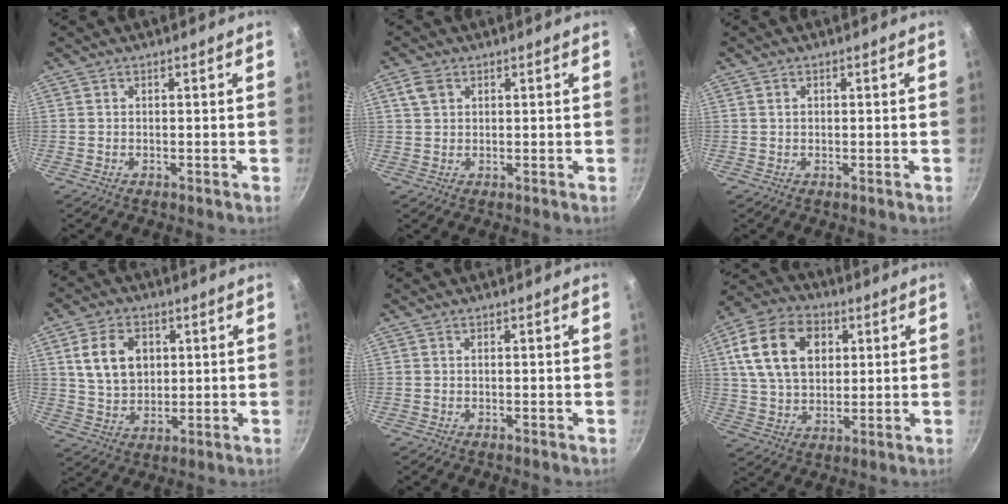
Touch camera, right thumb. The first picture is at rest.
{"total": 3.4, "force": [1.4, 2.5, 1.9], "torque": [-0.029, 0.002, 0.028]}
{"total": 1.2, "force": [0.4, 0.9, 0.6], "torque": [-0.010, 0.004, 0.006]}
{"total": 11.3, "force": [2.9, 8.2, 7.2], "torque": [-0.108, -0.007, 0.055]}
{"total": 0.0}
{"total": 17.1, "force": [4.8, 11.9, 11.3], "torque": [-0.185, 0.003, 0.079]}